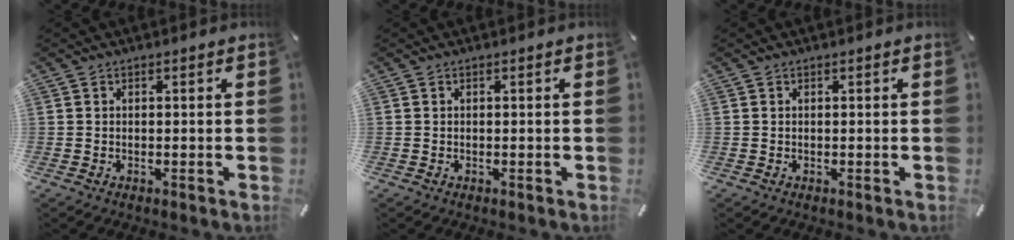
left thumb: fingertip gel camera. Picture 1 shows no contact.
{"total": 0.0}
{"total": 0.0}